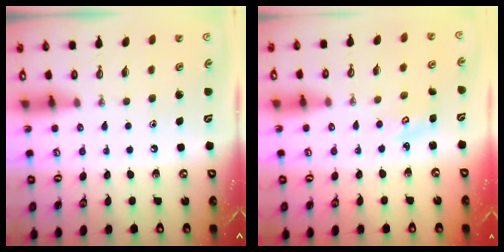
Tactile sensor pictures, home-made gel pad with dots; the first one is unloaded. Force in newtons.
{"total": 2.3, "press": 2.3, "slide": 0.2}